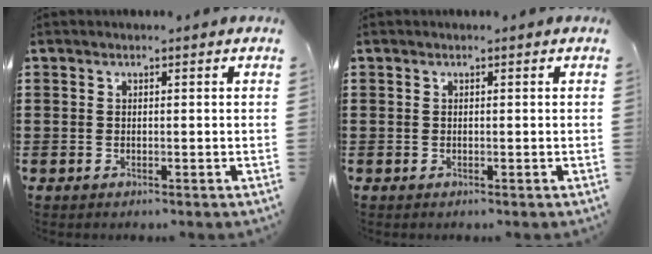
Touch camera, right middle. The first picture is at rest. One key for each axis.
{"total": 0.0}